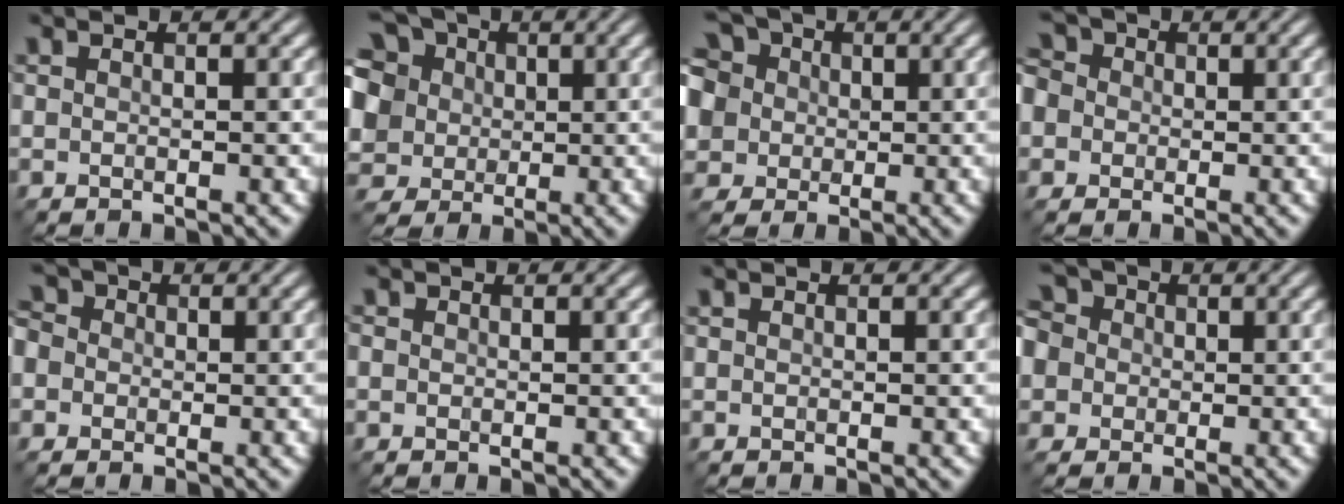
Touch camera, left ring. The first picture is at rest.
{"total": 13.5, "force": [3.2, 11.5, 6.4], "torque": [-0.171, 0.032, 0.029]}
{"total": 11.1, "force": [2.6, 9.3, 5.5], "torque": [-0.122, 0.029, 0.005]}
{"total": 7.5, "force": [0.2, 6.8, 3.3], "torque": [-0.076, 0.037, -0.041]}
{"total": 6.0, "force": [0.0, 5.4, 2.6], "torque": [-0.061, 0.033, -0.038]}
{"total": 0.8, "force": [0.1, 0.8, 0.1], "torque": [0.001, 0.001, -0.004]}
{"total": 0.0}
{"total": 8.6, "force": [0.7, 7.5, 4.0], "torque": [-0.092, 0.040, -0.033]}